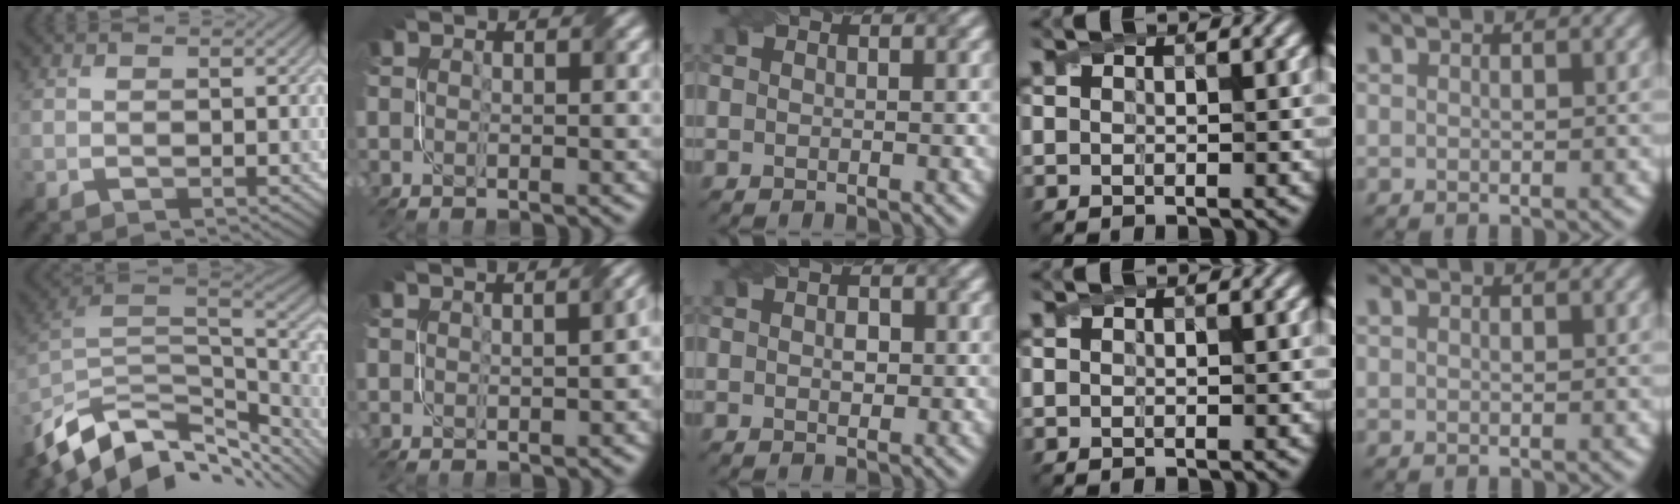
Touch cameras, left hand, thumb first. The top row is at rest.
{"thumb": {"total": 13.1, "force": [-8.1, 6.5, 8.1], "torque": [-0.208, -0.016, -0.132]}, "index": {"total": 2.3, "force": [0.0, 1.0, 2.0], "torque": [-0.021, 0.004, 0.004]}, "middle": {"total": 1.2, "force": [0.0, 0.8, 0.9], "torque": [-0.014, 0.002, -0.001]}}